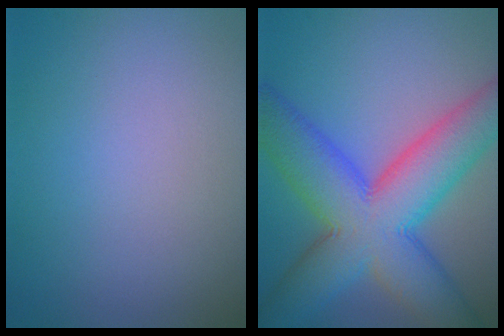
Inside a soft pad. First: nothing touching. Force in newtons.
{"total": 12.1, "press": 12.1, "slide": 0.5}